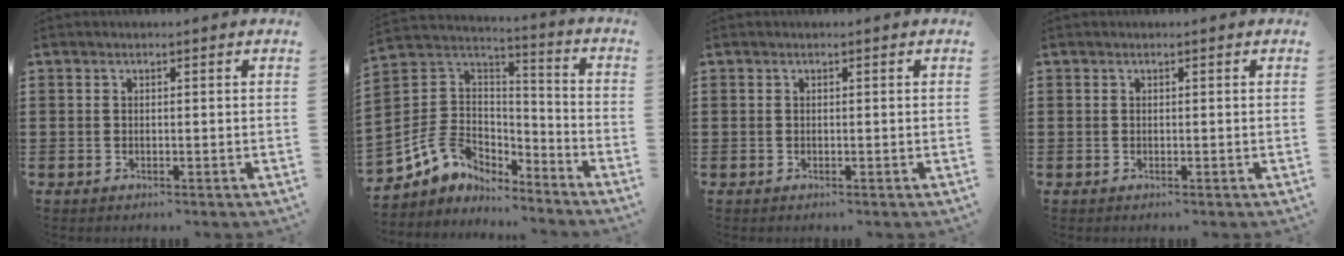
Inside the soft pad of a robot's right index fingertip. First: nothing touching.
{"total": 7.7, "force": [-3.4, 6.6, 2.3], "torque": [-0.090, 0.006, -0.068]}
{"total": 0.0}
{"total": 0.0}